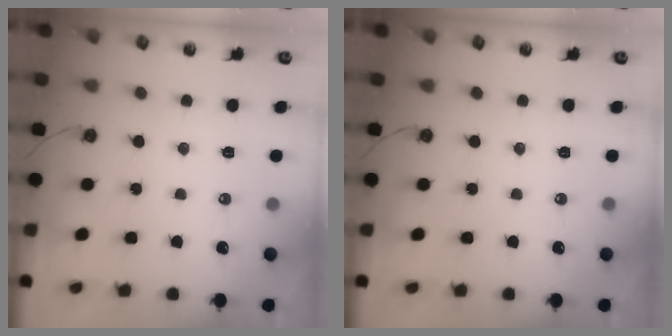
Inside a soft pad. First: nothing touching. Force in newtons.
{"total": 0.0}